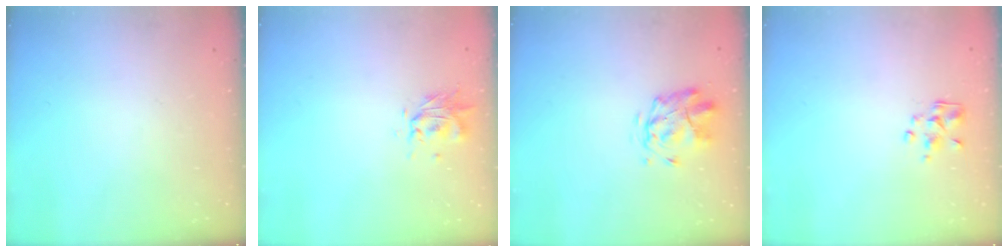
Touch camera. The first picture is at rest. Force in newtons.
{"total": 0.6, "press": 0.5, "slide": 0.3}
{"total": 2.7, "press": 2.3, "slide": 1.3}
{"total": 2.5, "press": 2.4, "slide": 0.7}